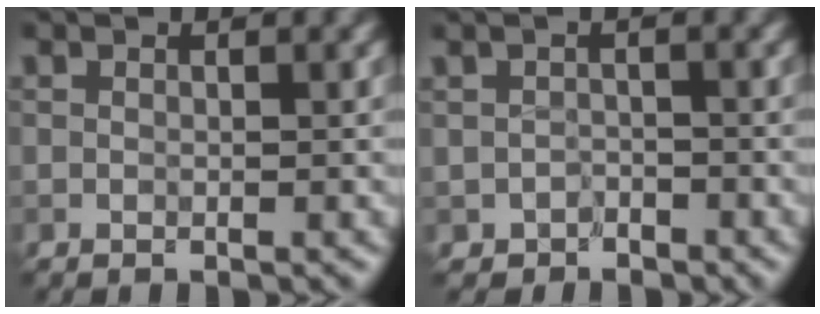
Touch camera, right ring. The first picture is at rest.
{"total": 1.0, "force": [-0.6, 0.7, -0.1], "torque": [0.013, 0.005, -0.013]}